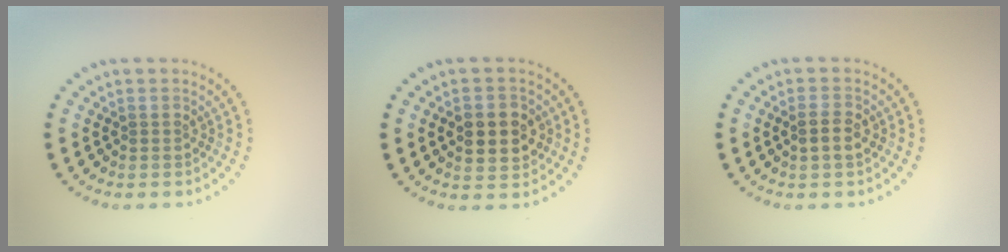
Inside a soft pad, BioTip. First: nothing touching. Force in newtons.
{"total": 4.3, "press": 4.3, "slide": 0.3}
{"total": 1.9, "press": 1.8, "slide": 0.4}